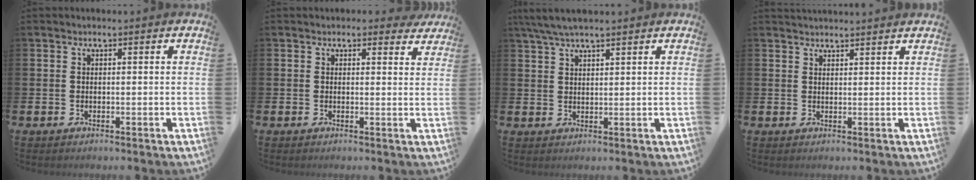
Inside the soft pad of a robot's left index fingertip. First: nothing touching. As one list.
[{"total": 1.7, "force": [1.5, 0.8, 0.3], "torque": [-0.002, -0.004, 0.025]}, {"total": 4.2, "force": [3.5, 0.7, 2.2], "torque": [-0.058, 0.000, 0.065]}, {"total": 2.0, "force": [2.0, 0.2, 0.0], "torque": [0.007, -0.010, 0.035]}]